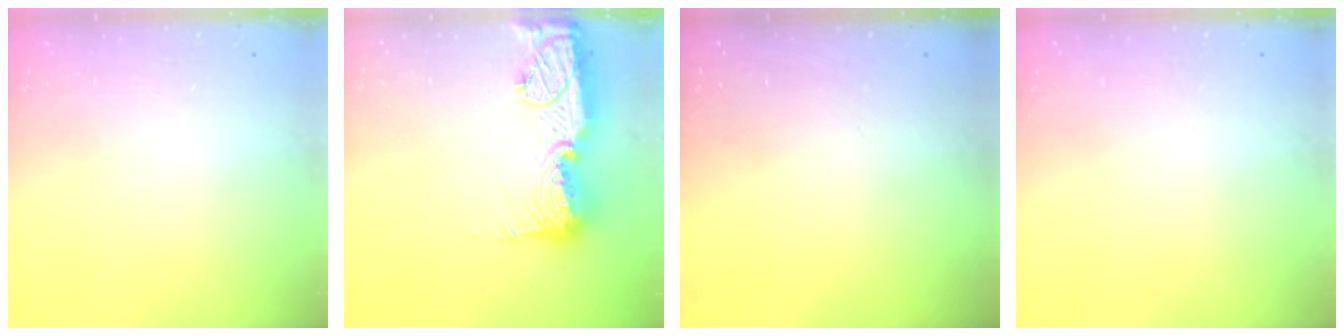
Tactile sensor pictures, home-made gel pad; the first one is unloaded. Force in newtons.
{"total": 17.3, "press": 17.2, "slide": 1.5}
{"total": 0.0}
{"total": 0.0}